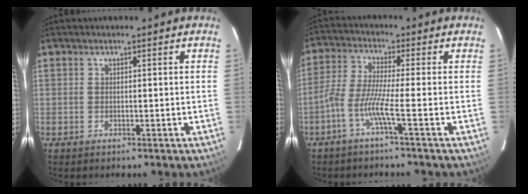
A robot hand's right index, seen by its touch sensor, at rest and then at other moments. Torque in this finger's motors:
{"motor_torque": [-0.03, -0.01, 0.04, 0.09]}